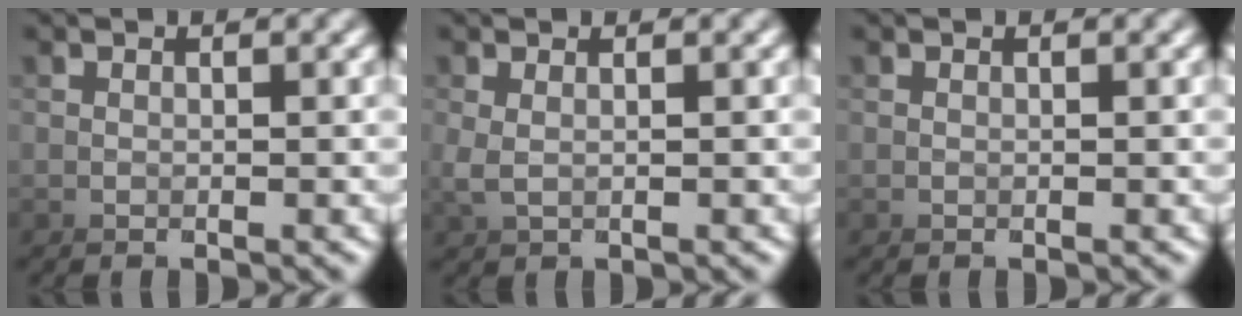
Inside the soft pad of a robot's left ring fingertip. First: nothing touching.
{"total": 1.4, "force": [-0.4, -1.3, 0.0], "torque": [0.002, 0.002, -0.002]}
{"total": 0.0}